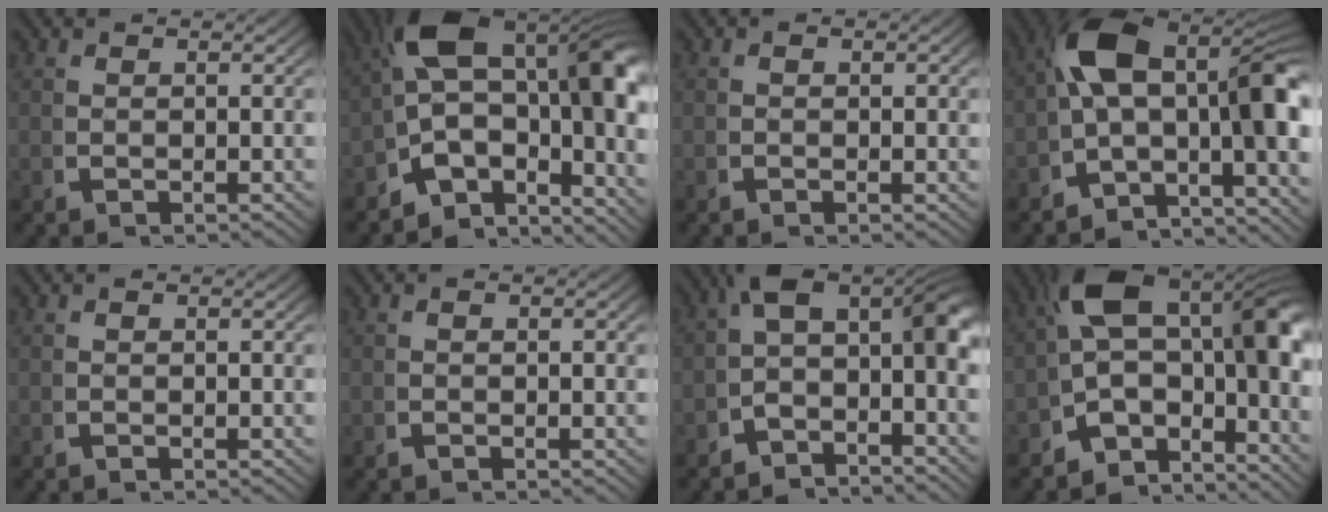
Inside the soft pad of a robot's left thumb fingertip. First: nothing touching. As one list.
[{"total": 18.0, "force": [-0.7, 12.0, 13.3], "torque": [-0.241, -0.047, -0.010]}, {"total": 0.7, "force": [-0.1, 0.5, 0.4], "torque": [-0.006, -0.003, -0.003]}, {"total": 15.0, "force": [-1.9, 9.8, 11.2], "torque": [-0.192, -0.048, -0.029]}, {"total": 0.0}, {"total": 0.5, "force": [-0.3, 0.3, 0.3], "torque": [-0.005, 0.000, -0.007]}, {"total": 10.1, "force": [-0.3, 6.9, 7.4], "torque": [-0.099, 0.001, -0.030]}, {"total": 15.9, "force": [0.0, 10.4, 12.0], "torque": [-0.196, -0.029, -0.010]}]